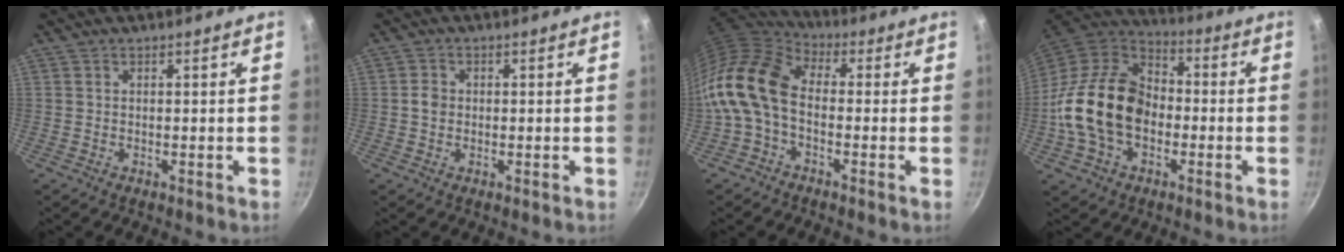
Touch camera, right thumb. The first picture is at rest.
{"total": 2.4, "force": [-0.1, 2.0, 1.2], "torque": [-0.014, 0.006, -0.003]}
{"total": 15.3, "force": [-2.1, 10.1, 11.3], "torque": [-0.219, 0.040, -0.066]}
{"total": 20.0, "force": [-2.9, 14.2, 13.7], "torque": [-0.222, 0.038, -0.066]}